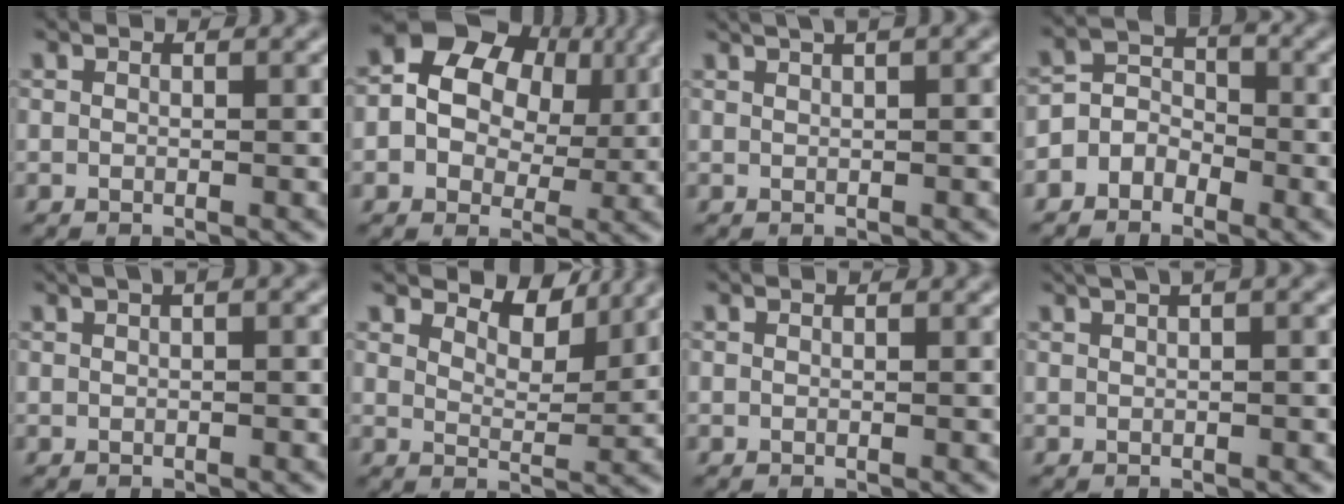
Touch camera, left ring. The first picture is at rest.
{"total": 9.0, "force": [2.6, 7.1, 5.0], "torque": [-0.088, 0.032, 0.024]}
{"total": 3.7, "force": [2.2, 1.3, 2.7], "torque": [-0.027, 0.013, 0.022]}
{"total": 3.3, "force": [-1.9, 2.6, 0.9], "torque": [0.003, 0.015, -0.050]}
{"total": 2.9, "force": [1.4, 1.1, 2.3], "torque": [-0.020, 0.011, 0.006]}
{"total": 4.4, "force": [3.9, 1.2, 1.7], "torque": [-0.040, 0.000, 0.052]}
{"total": 0.0}
{"total": 5.0, "force": [2.4, 2.1, 3.8], "torque": [-0.037, 0.029, 0.022]}